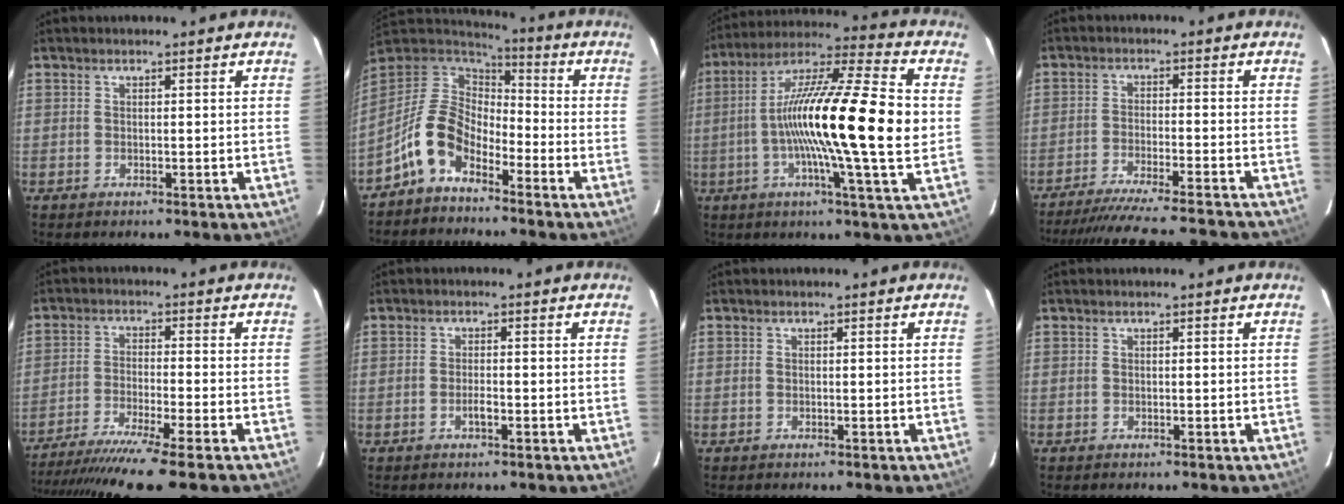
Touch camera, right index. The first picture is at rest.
{"total": 5.7, "force": [-3.2, 3.5, 3.2], "torque": [-0.073, 0.015, -0.065]}
{"total": 21.0, "force": [-0.7, 1.2, 21.0], "torque": [-0.355, 0.012, -0.030]}
{"total": 19.6, "force": [-18.0, 1.1, 7.8], "torque": [-0.151, -0.023, -0.267]}
{"total": 16.1, "force": [-13.1, -0.2, 9.4], "torque": [-0.190, -0.040, -0.218]}
{"total": 1.9, "force": [-0.9, 0.6, 1.6], "torque": [-0.033, 0.001, -0.017]}
{"total": 0.0}
{"total": 0.0}